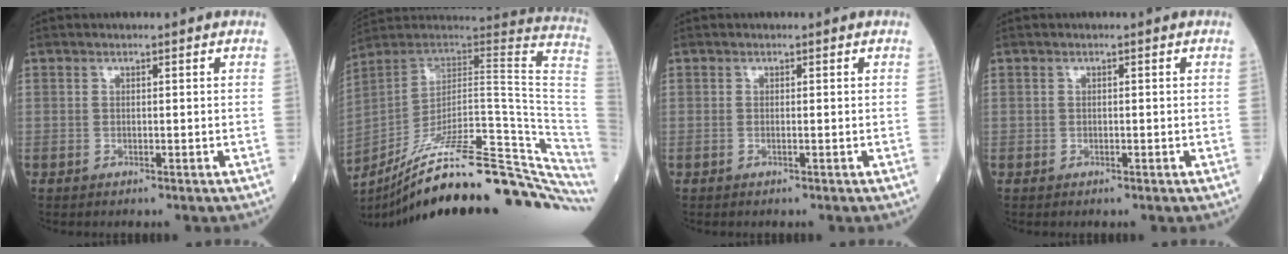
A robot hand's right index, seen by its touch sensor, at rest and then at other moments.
{"total": 30.7, "force": [-23.1, 3.2, 20.0], "torque": [-0.188, 0.005, -0.332]}
{"total": 0.0}
{"total": 0.0}